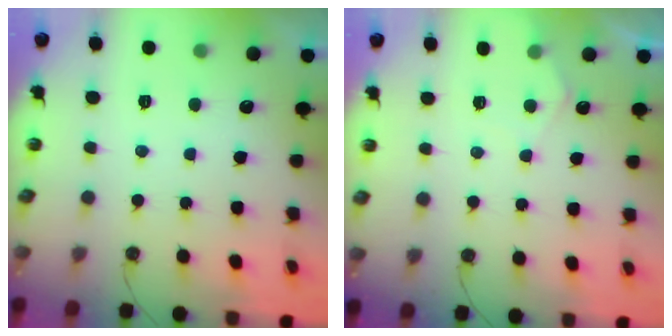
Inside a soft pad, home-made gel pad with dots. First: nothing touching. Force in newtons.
{"total": 4.6, "press": 4.5, "slide": 0.5}